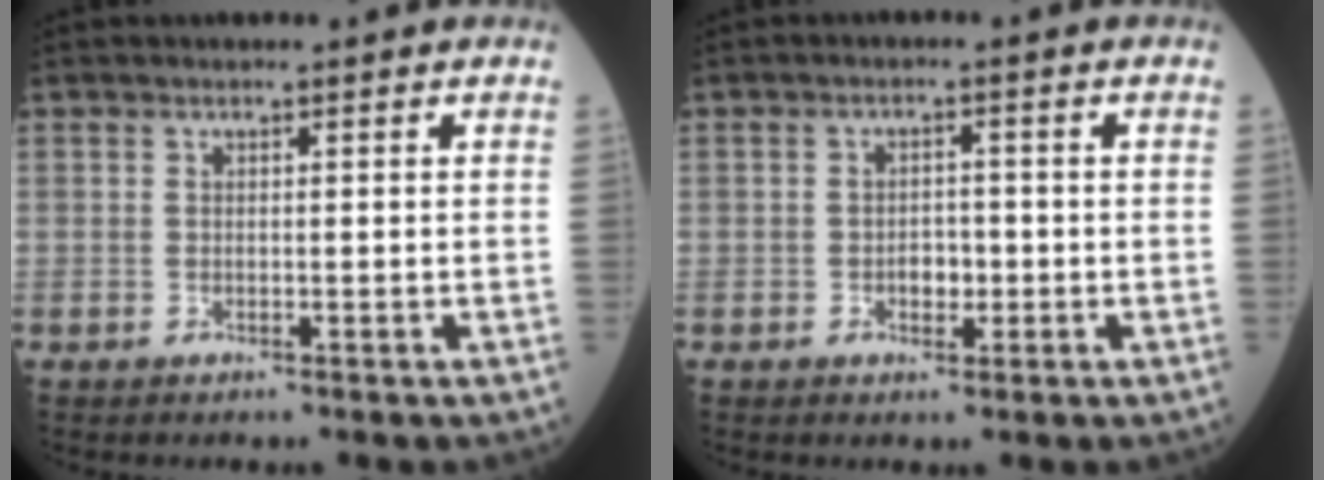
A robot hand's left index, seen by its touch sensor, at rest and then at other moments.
{"total": 2.6, "force": [-0.7, 1.6, 1.9], "torque": [-0.025, 0.006, -0.010]}